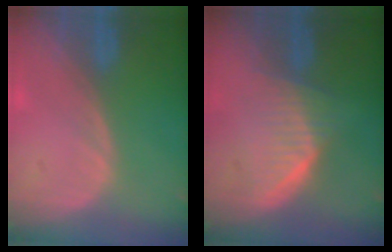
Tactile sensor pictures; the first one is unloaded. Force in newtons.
{"total": 5.8, "press": 5.8, "slide": 0.5}